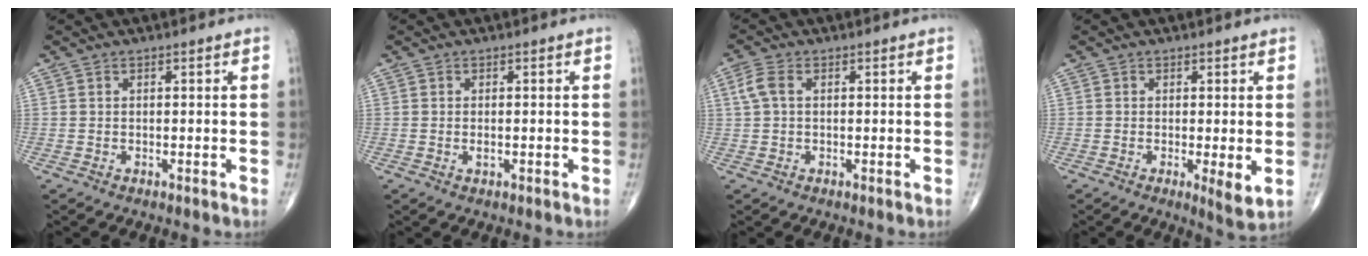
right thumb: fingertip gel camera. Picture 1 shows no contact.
{"total": 1.0, "force": [-0.2, 0.4, 0.8], "torque": [-0.013, 0.000, -0.002]}
{"total": 3.3, "force": [0.6, 1.9, 2.6], "torque": [-0.071, 0.012, 0.010]}
{"total": 3.9, "force": [-0.4, 0.9, 3.7], "torque": [-0.063, -0.015, -0.011]}